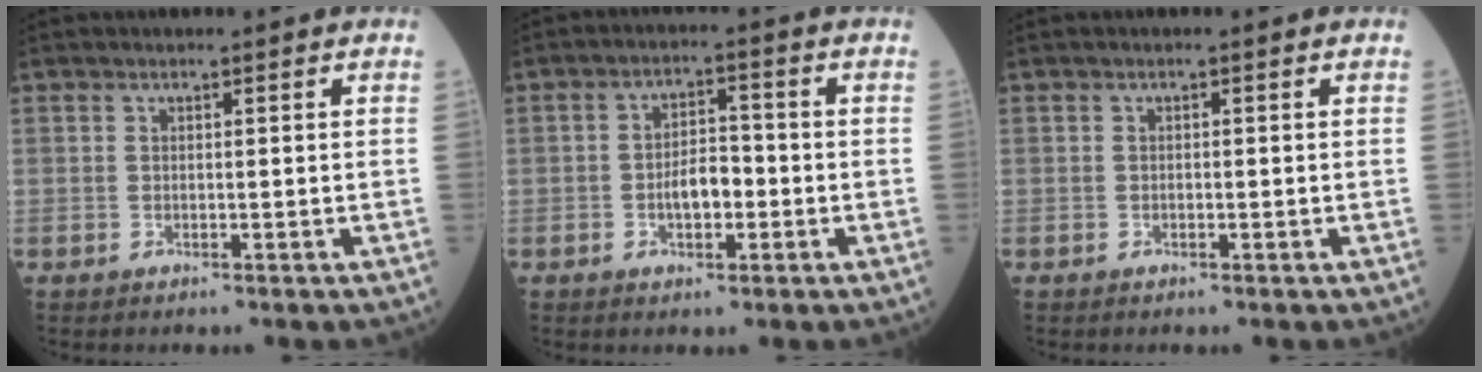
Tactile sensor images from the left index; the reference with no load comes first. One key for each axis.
{"total": 4.7, "fx": -1.5, "fy": 2.3, "fz": 3.9, "tx": -0.071, "ty": 0.011, "tz": -0.028}
{"total": 0.0}